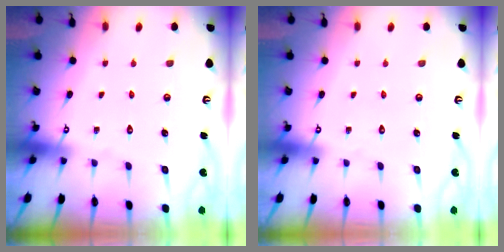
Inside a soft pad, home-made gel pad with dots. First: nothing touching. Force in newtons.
{"total": 0.0}